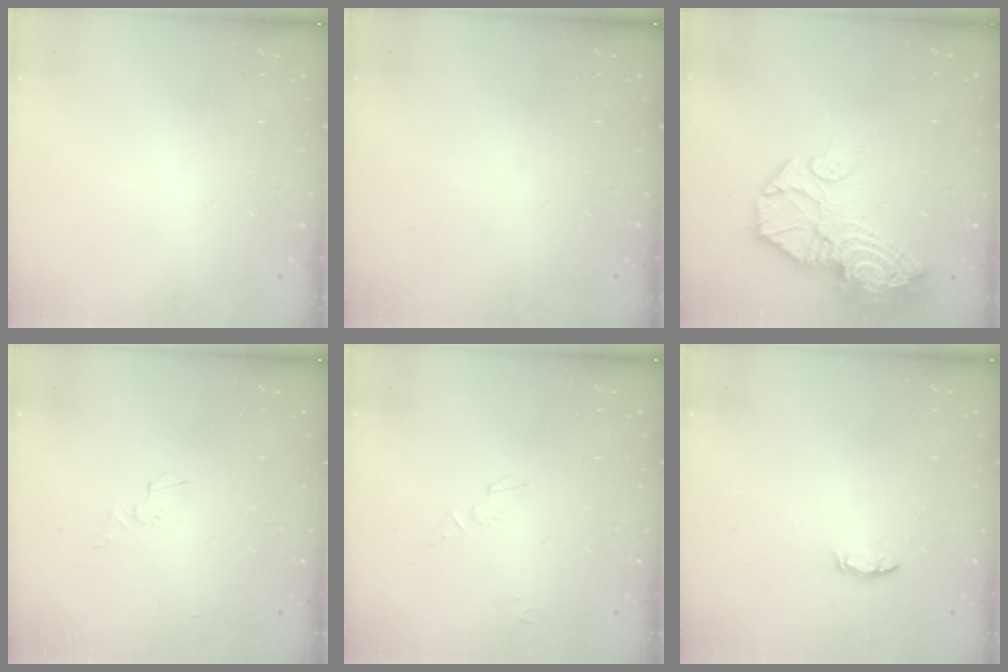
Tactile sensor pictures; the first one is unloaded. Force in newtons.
{"total": 0.0}
{"total": 17.8, "press": 17.8, "slide": 1.8}
{"total": 4.0, "press": 4.0, "slide": 0.4}
{"total": 2.8, "press": 2.8, "slide": 0.1}
{"total": 3.6, "press": 3.5, "slide": 0.3}